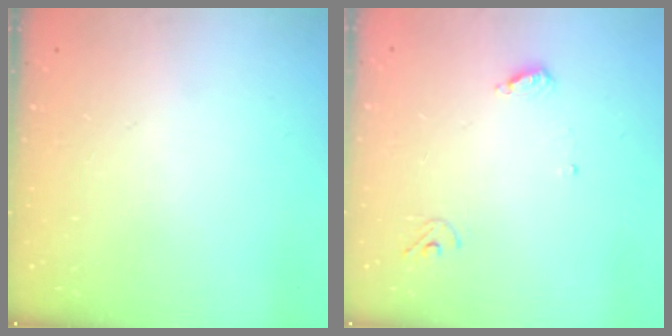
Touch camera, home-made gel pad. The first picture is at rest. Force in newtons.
{"total": 3.6, "press": 3.6, "slide": 0.3}